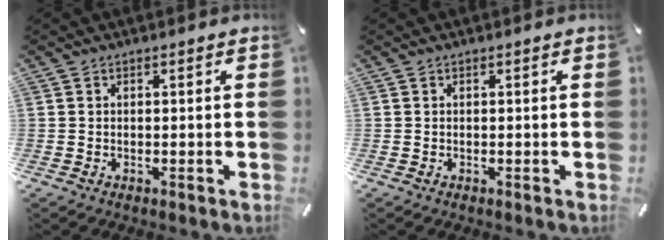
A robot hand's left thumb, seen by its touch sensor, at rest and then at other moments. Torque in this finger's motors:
{"motor_torque": [-0.12, 0.12, -0.04, 0.03, 0.00]}